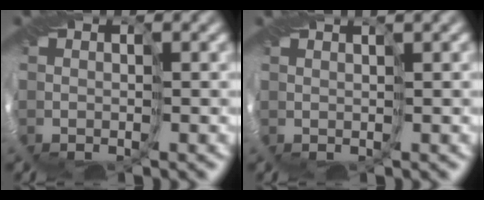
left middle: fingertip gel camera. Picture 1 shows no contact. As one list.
[{"total": 1.6, "force": [1.1, -0.1, 1.2], "torque": [-0.026, 0.001, 0.019]}]